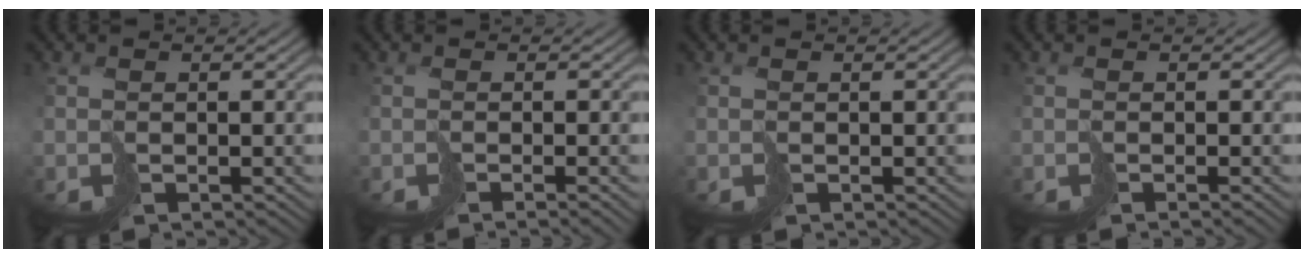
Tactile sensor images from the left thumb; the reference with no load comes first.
{"total": 2.4, "force": [-0.9, 0.4, 2.2], "torque": [-0.022, -0.001, -0.021]}
{"total": 0.0}
{"total": 0.9, "force": [-0.4, 0.0, 0.8], "torque": [-0.006, 0.001, -0.013]}